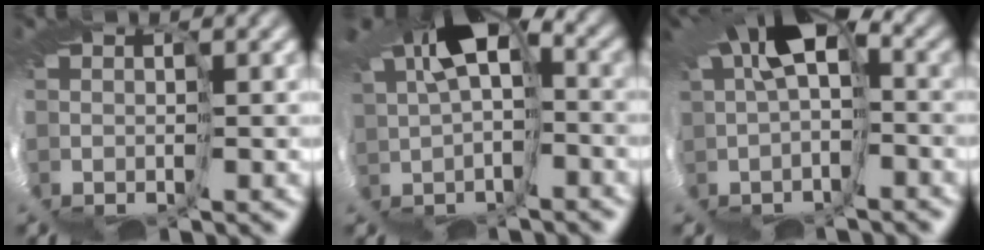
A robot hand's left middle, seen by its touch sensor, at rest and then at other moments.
{"total": 4.6, "force": [2.5, 1.7, 3.5], "torque": [-0.066, -0.011, 0.044]}
{"total": 6.2, "force": [0.2, 2.5, 5.7], "torque": [-0.081, -0.003, 0.012]}